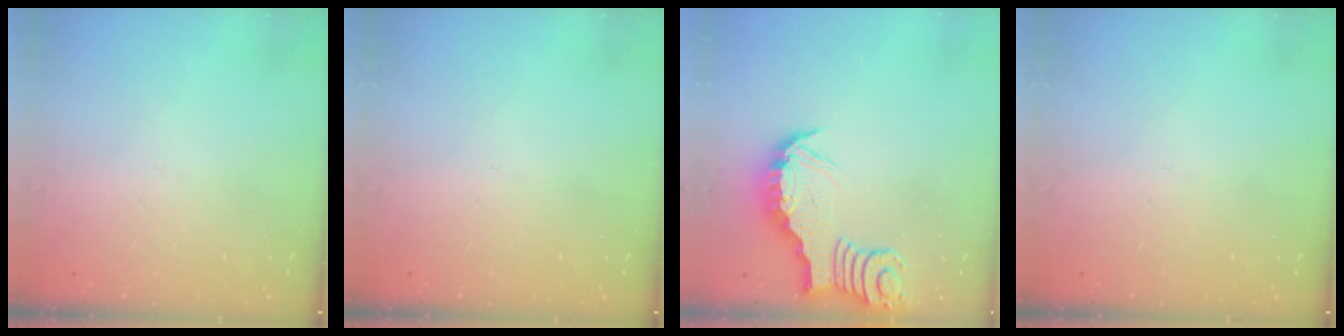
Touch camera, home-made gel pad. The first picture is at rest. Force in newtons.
{"total": 0.0}
{"total": 3.4, "press": 3.4, "slide": 0.1}
{"total": 0.0}